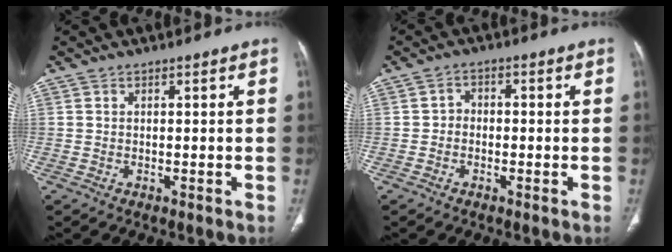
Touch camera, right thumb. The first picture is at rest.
{"total": 2.3, "force": [-0.6, 1.9, 1.1], "torque": [-0.005, 0.011, -0.019]}